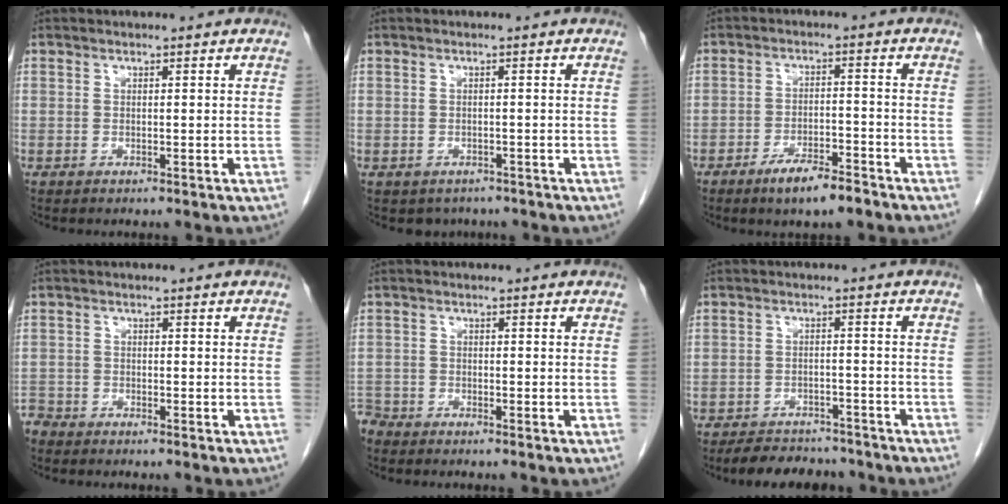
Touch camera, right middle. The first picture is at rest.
{"total": 2.6, "force": [-2.1, 1.6, 0.3], "torque": [-0.004, 0.004, -0.027]}
{"total": 6.2, "force": [-4.5, 1.4, 4.1], "torque": [-0.071, -0.003, -0.072]}
{"total": 2.0, "force": [-2.0, 0.4, -0.2], "torque": [0.006, -0.004, -0.038]}
{"total": 2.3, "force": [-2.3, 0.5, -0.2], "torque": [0.005, -0.005, -0.043]}
{"total": 8.3, "force": [-7.4, 3.1, 2.0], "torque": [-0.020, 0.000, -0.102]}